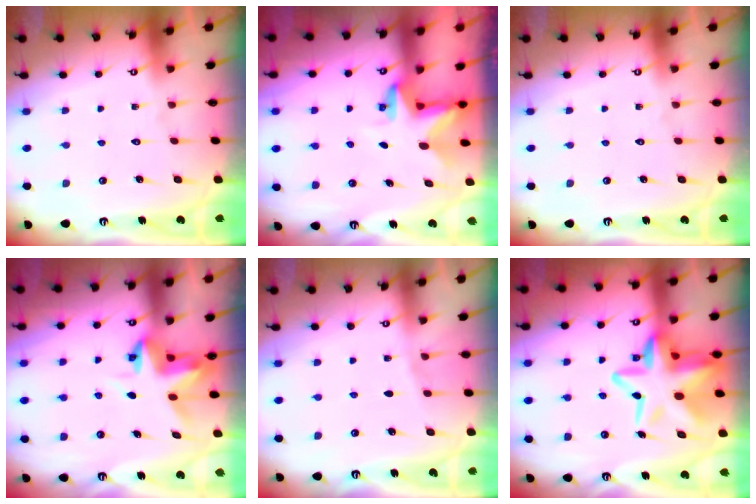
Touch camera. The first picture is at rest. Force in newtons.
{"total": 2.9, "press": 2.9, "slide": 0.1}
{"total": 0.0}
{"total": 4.9, "press": 4.9, "slide": 0.2}
{"total": 2.1, "press": 1.9, "slide": 0.9}
{"total": 17.5, "press": 17.3, "slide": 2.9}